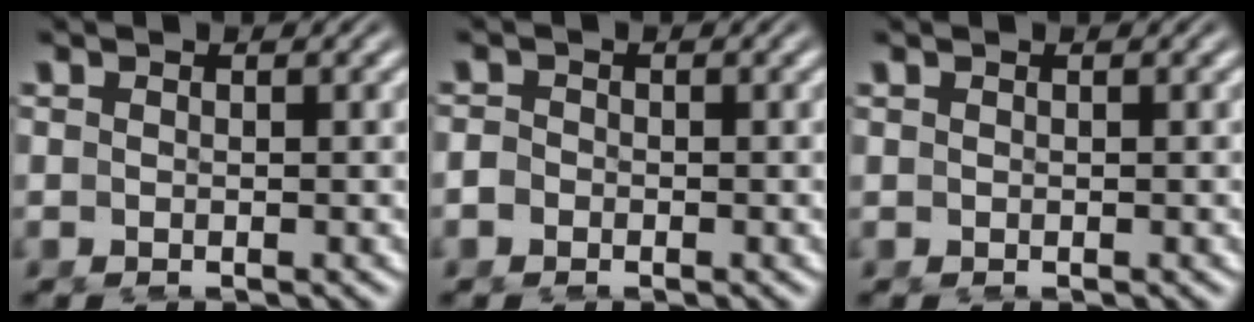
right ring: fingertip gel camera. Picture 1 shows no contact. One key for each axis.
{"total": 0.9, "fx": -0.6, "fy": 0.6, "fz": 0.1, "tx": -0.008, "ty": -0.008, "tz": -0.012}
{"total": 0.0}